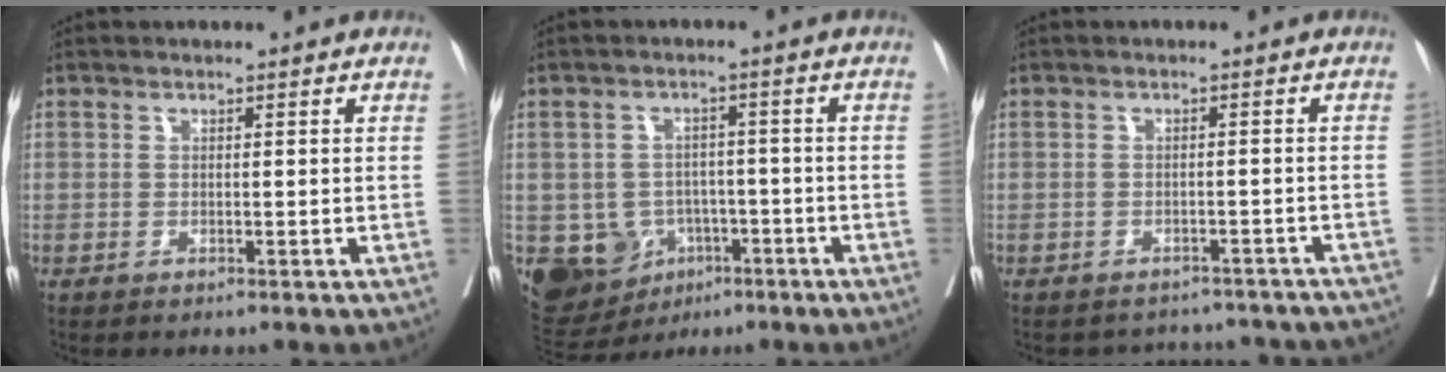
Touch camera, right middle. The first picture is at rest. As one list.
[{"total": 10.9, "force": [-3.8, 9.6, 3.5], "torque": [-0.077, 0.017, -0.044]}, {"total": 10.5, "force": [-9.7, 3.8, 1.3], "torque": [-0.010, 0.015, -0.096]}]